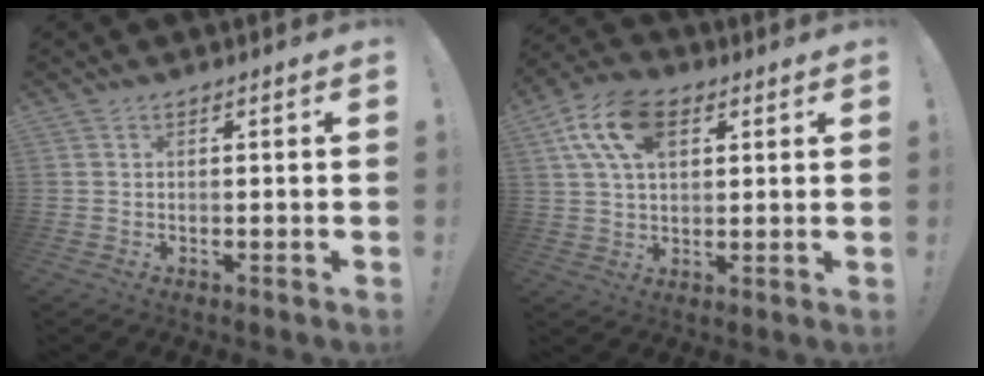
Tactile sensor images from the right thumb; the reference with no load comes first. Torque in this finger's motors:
{"motor_torque": [0.52, 0.96, 0.56, -0.29, 0.09]}